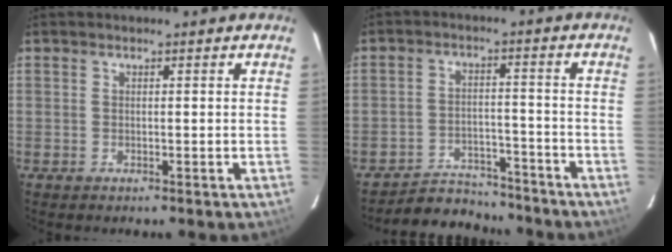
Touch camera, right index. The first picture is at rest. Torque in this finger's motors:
{"motor_torque": [-1.08, -0.33, -0.32, -0.20]}